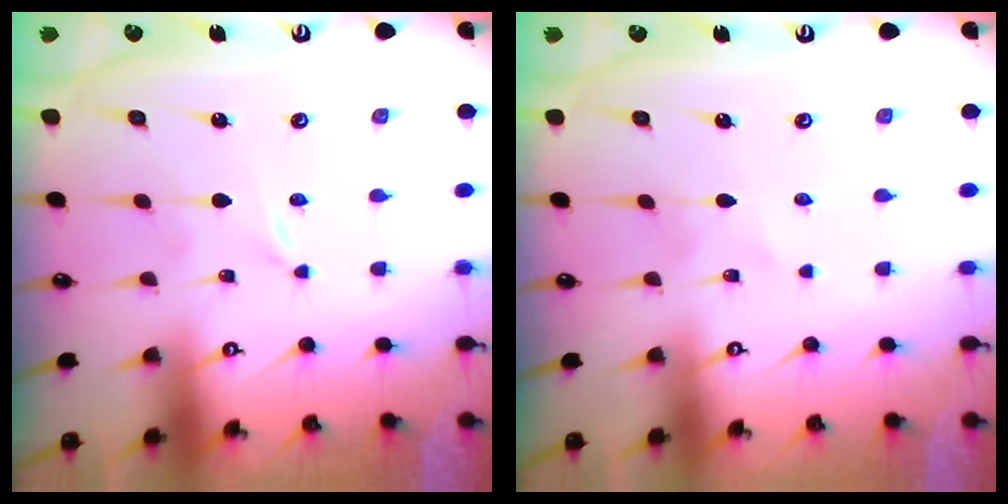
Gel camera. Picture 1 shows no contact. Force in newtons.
{"total": 0.9, "press": 0.9, "slide": 0.0}